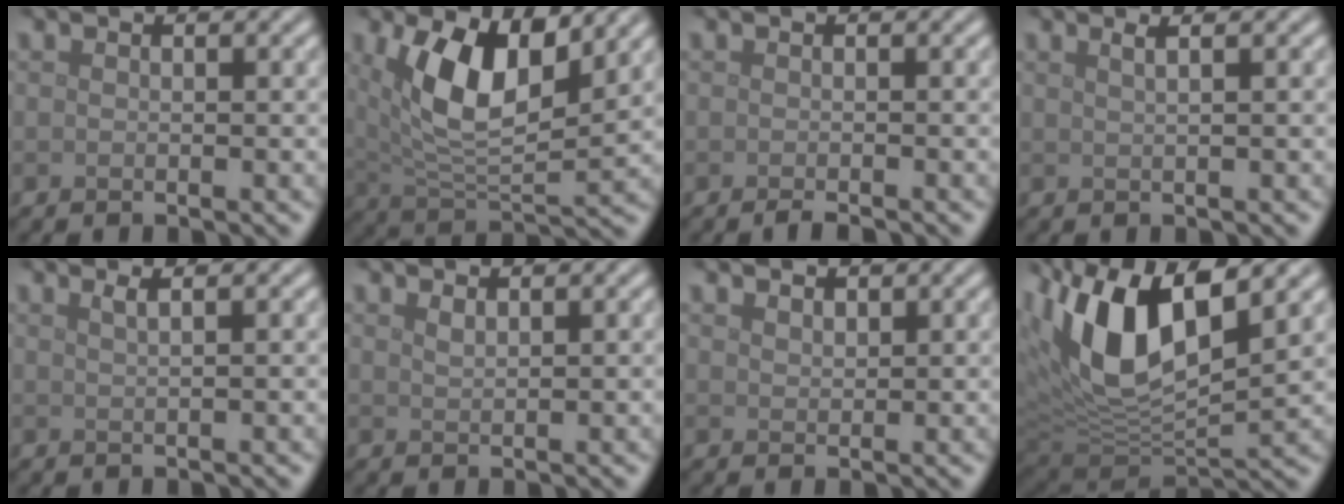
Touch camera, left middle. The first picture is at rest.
{"total": 8.9, "force": [3.2, 4.3, 7.1], "torque": [-0.139, -0.007, 0.058]}
{"total": 0.8, "force": [-0.6, 0.1, 0.5], "torque": [-0.007, 0.000, -0.012]}
{"total": 2.4, "force": [1.3, 1.1, 1.7], "torque": [-0.004, 0.005, -0.009]}
{"total": 1.8, "force": [1.0, 0.7, 1.3], "torque": [-0.007, 0.004, 0.001]}
{"total": 0.8, "force": [0.6, 0.2, 0.4], "torque": [-0.010, -0.003, 0.013]}
{"total": 1.2, "force": [1.1, 0.5, 0.3], "torque": [-0.009, -0.001, 0.022]}
{"total": 12.0, "force": [3.9, 5.3, 10.0], "torque": [-0.198, 0.002, 0.071]}